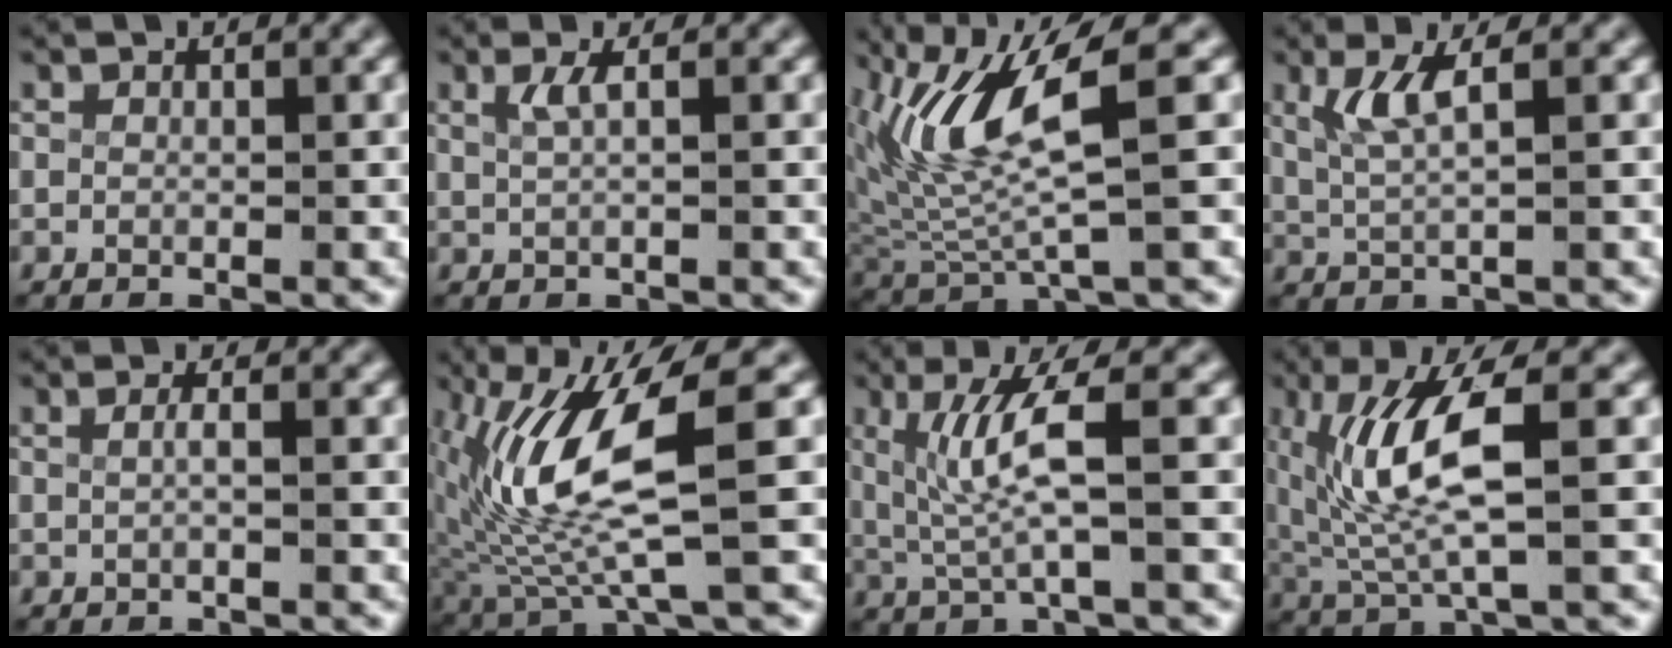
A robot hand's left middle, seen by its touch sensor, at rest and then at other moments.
{"total": 1.5, "force": [0.5, 0.0, 1.5], "torque": [-0.031, -0.003, 0.014]}
{"total": 7.1, "force": [1.4, 3.1, 6.3], "torque": [-0.139, -0.003, 0.029]}
{"total": 2.8, "force": [1.0, 0.6, 2.6], "torque": [-0.067, -0.006, 0.028]}
{"total": 1.0, "force": [-0.1, -0.3, 0.9], "torque": [-0.023, -0.004, 0.002]}
{"total": 9.3, "force": [0.3, 3.8, 8.5], "torque": [-0.183, -0.013, 0.019]}
{"total": 4.6, "force": [0.5, 1.0, 4.5], "torque": [-0.098, 0.001, 0.014]}
{"total": 6.1, "force": [0.2, 2.0, 5.7], "torque": [-0.134, -0.002, 0.017]}